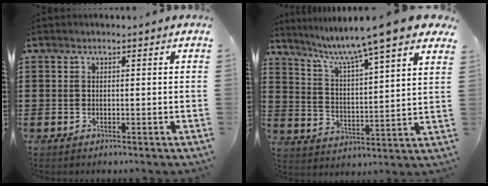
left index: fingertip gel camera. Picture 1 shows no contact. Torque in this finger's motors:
{"motor_torque": [1.54, -0.60, 0.75, 0.21]}